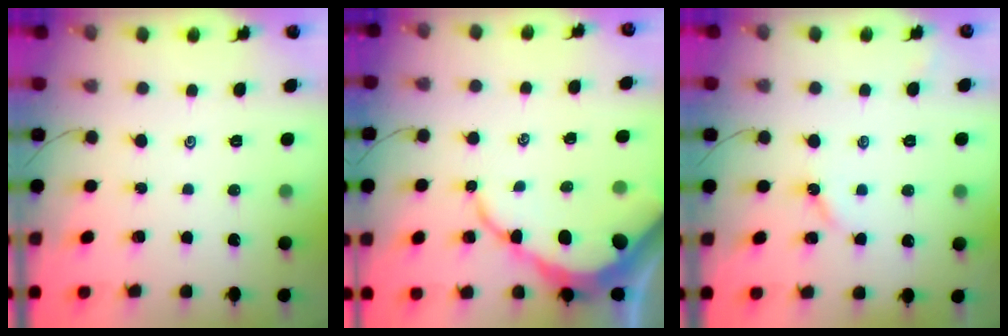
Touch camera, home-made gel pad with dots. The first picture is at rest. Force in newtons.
{"total": 10.7, "press": 10.7, "slide": 1.2}
{"total": 2.8, "press": 2.8, "slide": 0.2}